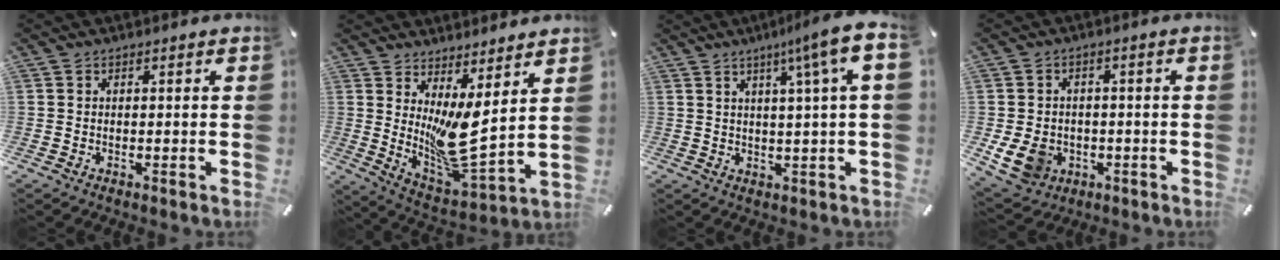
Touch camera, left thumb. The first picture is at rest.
{"total": 11.1, "force": [3.4, 3.4, 10.0], "torque": [-0.186, -0.071, 0.062]}
{"total": 9.7, "force": [4.2, -0.2, 8.7], "torque": [-0.137, -0.028, 0.062]}
{"total": 8.5, "force": [-2.4, 7.2, 3.8], "torque": [-0.098, 0.013, -0.044]}